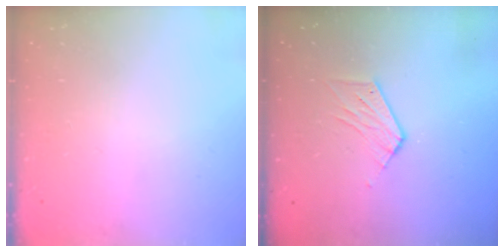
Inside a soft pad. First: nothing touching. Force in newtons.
{"total": 6.8, "press": 6.8, "slide": 0.5}